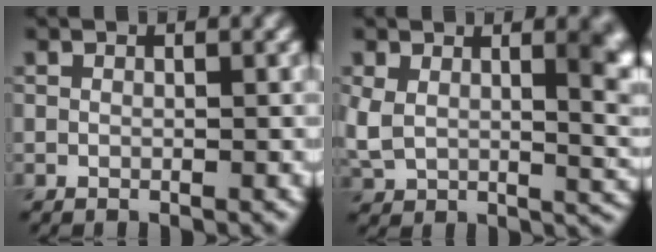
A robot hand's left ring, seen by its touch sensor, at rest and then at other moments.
{"total": 8.2, "force": [2.2, 4.4, 6.5], "torque": [-0.114, -0.023, 0.051]}